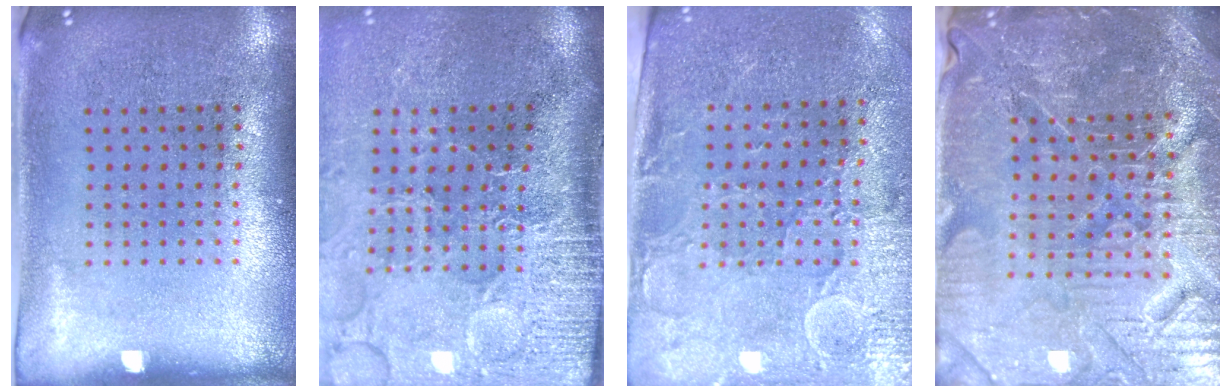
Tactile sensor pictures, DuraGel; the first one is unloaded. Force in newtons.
{"total": 5.0, "press": 4.0, "slide": 3.0}
{"total": 3.1, "press": 2.9, "slide": 1.2}
{"total": 5.6, "press": 5.3, "slide": 2.0}